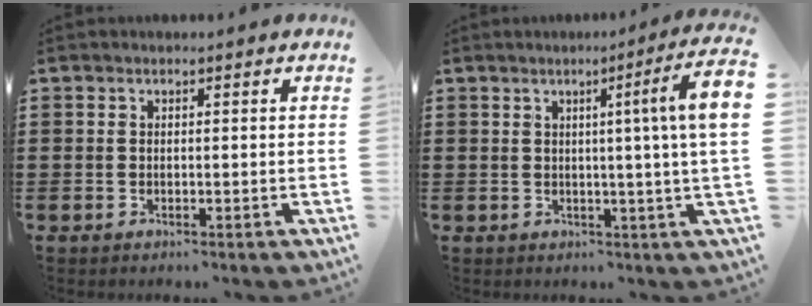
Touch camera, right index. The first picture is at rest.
{"total": 6.9, "force": [1.3, -1.0, 6.7], "torque": [-0.108, -0.016, 0.014]}